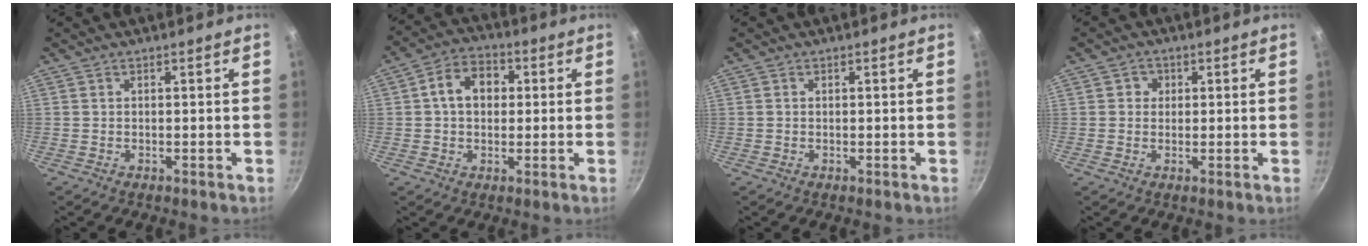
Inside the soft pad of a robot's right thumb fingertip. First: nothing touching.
{"total": 8.7, "force": [1.3, 6.5, 5.7], "torque": [-0.065, 0.018, 0.008]}
{"total": 0.0}
{"total": 2.6, "force": [0.6, 2.5, 0.6], "torque": [0.007, 0.000, 0.003]}